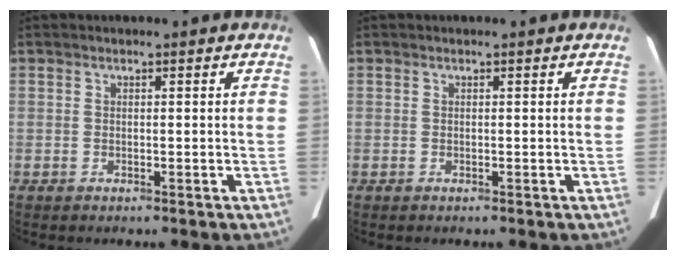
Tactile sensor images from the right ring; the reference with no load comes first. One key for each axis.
{"total": 0.0}